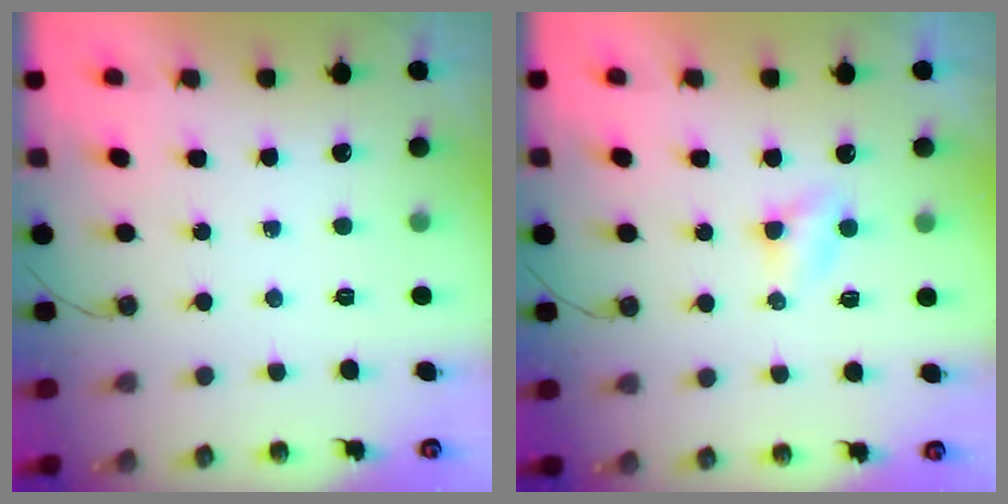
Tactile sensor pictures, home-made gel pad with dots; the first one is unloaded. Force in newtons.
{"total": 2.7, "press": 2.7, "slide": 0.3}